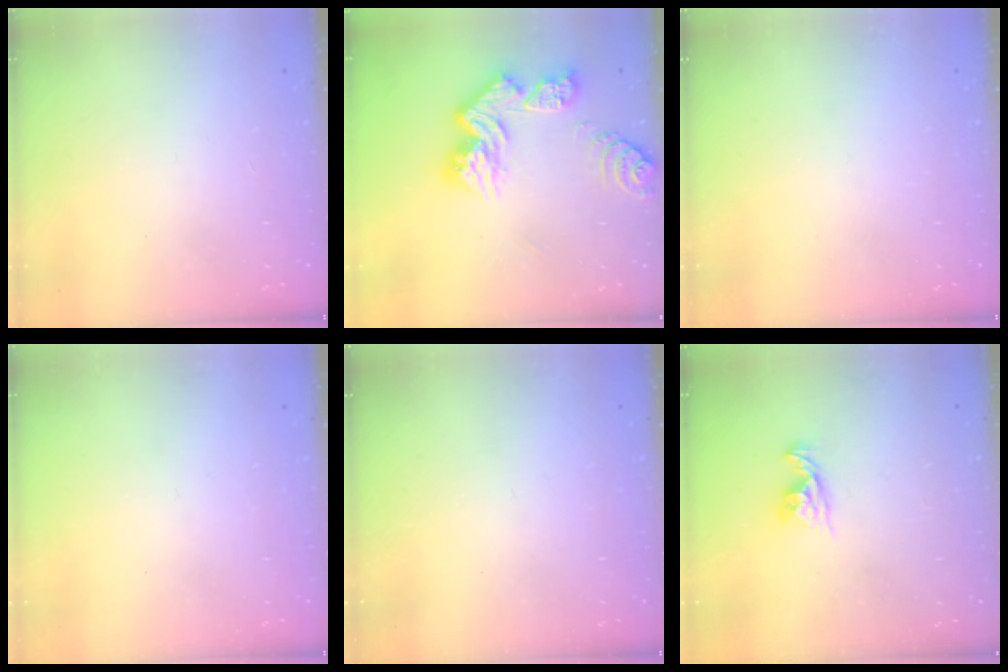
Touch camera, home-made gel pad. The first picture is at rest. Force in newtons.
{"total": 13.6, "press": 13.5, "slide": 1.6}
{"total": 0.0}
{"total": 0.0}
{"total": 0.0}
{"total": 7.6, "press": 7.6, "slide": 0.6}